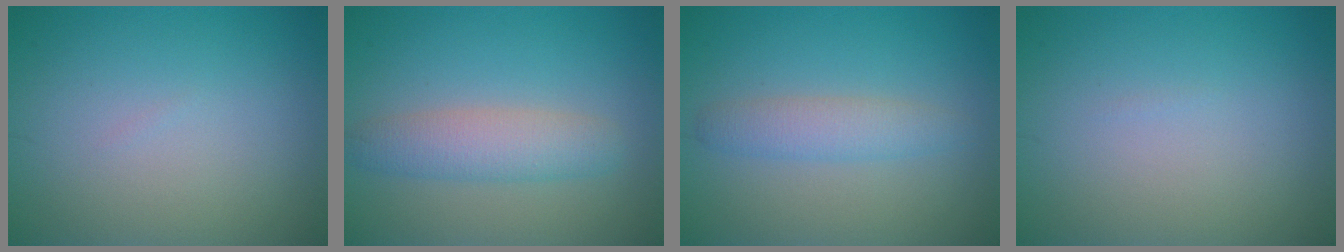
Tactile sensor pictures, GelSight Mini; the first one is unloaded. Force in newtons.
{"total": 3.5, "press": 3.5, "slide": 0.1}
{"total": 2.5, "press": 2.5, "slide": 0.2}
{"total": 0.0}